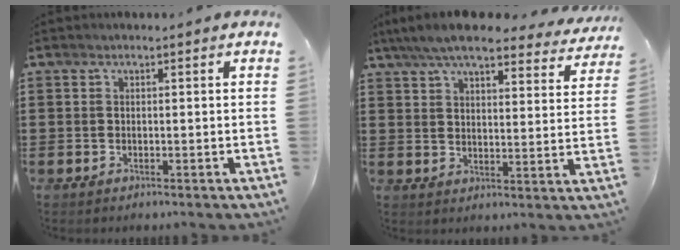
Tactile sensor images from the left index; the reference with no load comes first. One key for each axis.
{"total": 8.0, "fx": 7.1, "fy": 0.8, "fz": 3.5, "tx": -0.093, "ty": -0.025, "tz": 0.128}